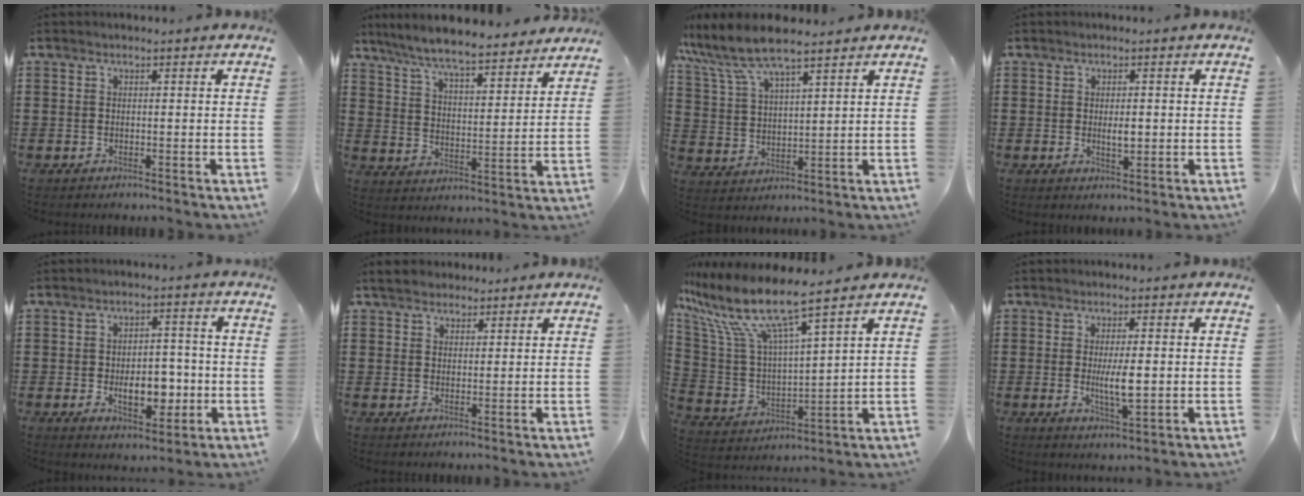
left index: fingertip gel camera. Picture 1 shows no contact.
{"total": 7.3, "force": [6.8, 0.2, 2.7], "torque": [-0.080, -0.044, 0.116]}
{"total": 7.7, "force": [6.5, 1.6, 3.9], "torque": [-0.102, -0.022, 0.114]}
{"total": 2.4, "force": [0.1, 0.8, 2.3], "torque": [-0.036, -0.004, -0.001]}
{"total": 7.6, "force": [-1.6, 4.4, 6.0], "torque": [-0.088, 0.006, -0.029]}
{"total": 2.9, "force": [2.6, 1.2, 0.5], "torque": [-0.020, 0.004, 0.051]}
{"total": 10.4, "force": [8.1, 1.3, 6.4], "torque": [-0.165, -0.056, 0.135]}
{"total": 5.5, "force": [0.0, 1.4, 5.3], "torque": [-0.094, -0.006, -0.004]}